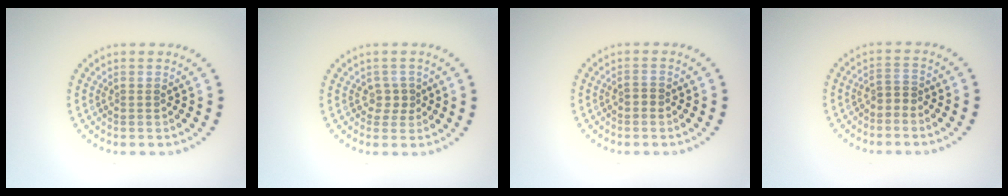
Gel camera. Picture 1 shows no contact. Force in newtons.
{"total": 1.6, "press": 1.3, "slide": 1.0}
{"total": 0.8, "press": 0.8, "slide": 0.1}
{"total": 1.3, "press": 1.0, "slide": 0.7}